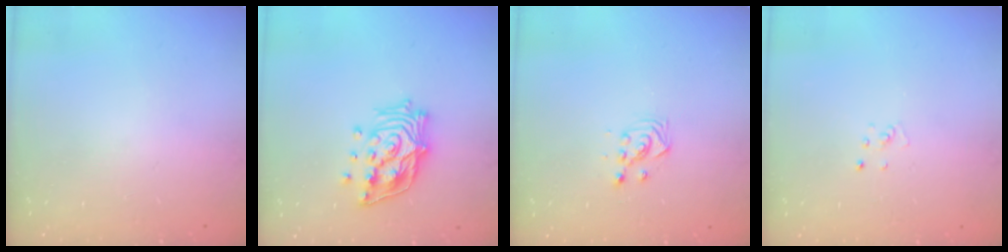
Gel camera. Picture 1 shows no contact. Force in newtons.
{"total": 16.0, "press": 15.9, "slide": 2.3}
{"total": 2.9, "press": 2.9, "slide": 0.3}
{"total": 3.1, "press": 3.1, "slide": 0.4}